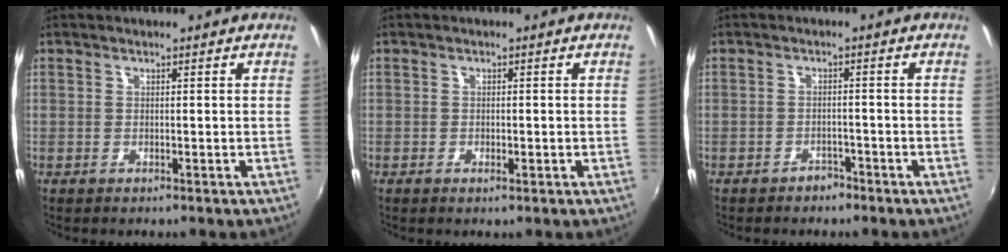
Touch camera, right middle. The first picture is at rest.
{"total": 1.3, "force": [-0.6, 0.7, 0.8], "torque": [-0.013, -0.003, -0.012]}
{"total": 2.4, "force": [-2.0, 1.2, 0.4], "torque": [-0.012, 0.001, -0.029]}